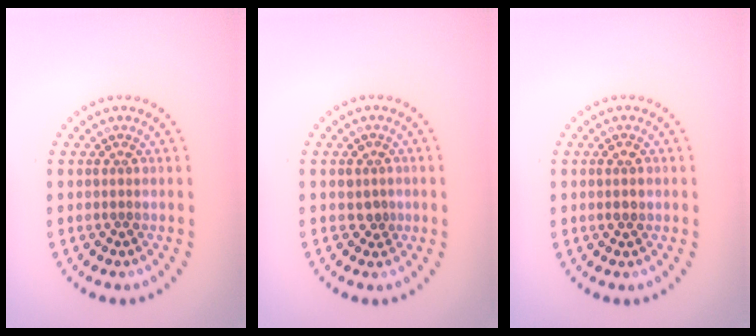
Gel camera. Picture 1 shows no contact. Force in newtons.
{"total": 1.1, "press": 1.0, "slide": 0.4}
{"total": 1.5, "press": 1.5, "slide": 0.1}